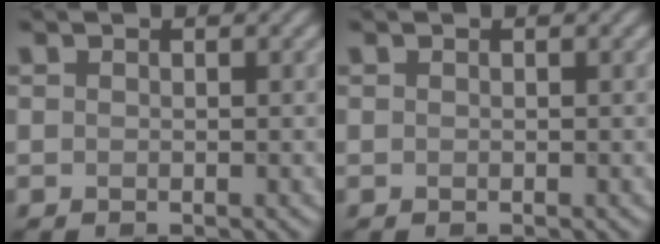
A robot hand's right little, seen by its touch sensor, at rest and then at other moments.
{"total": 0.0}